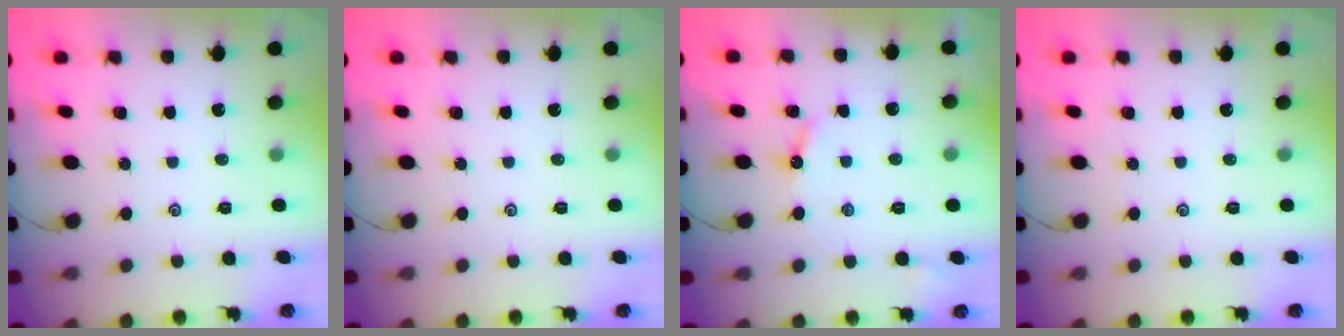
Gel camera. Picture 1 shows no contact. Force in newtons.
{"total": 0.0}
{"total": 4.3, "press": 4.2, "slide": 0.3}
{"total": 0.0}